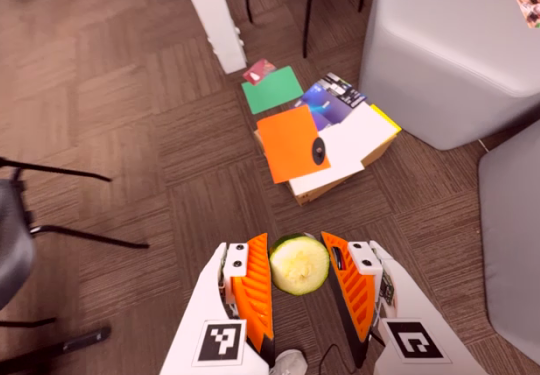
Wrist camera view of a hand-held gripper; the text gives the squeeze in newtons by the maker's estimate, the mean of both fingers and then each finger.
{"total": 11.3, "left": 11.6, "right": 11.0}